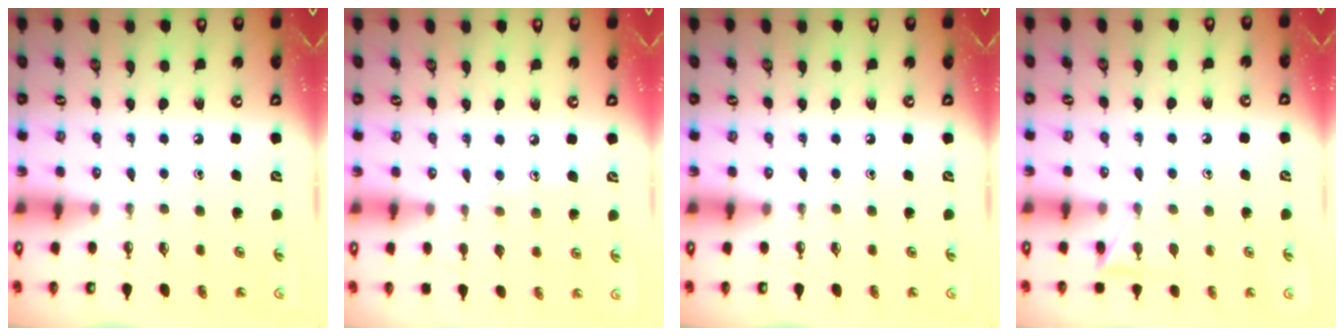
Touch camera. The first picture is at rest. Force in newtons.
{"total": 6.1, "press": 6.0, "slide": 0.5}
{"total": 0.0}
{"total": 7.0, "press": 7.0, "slide": 0.7}